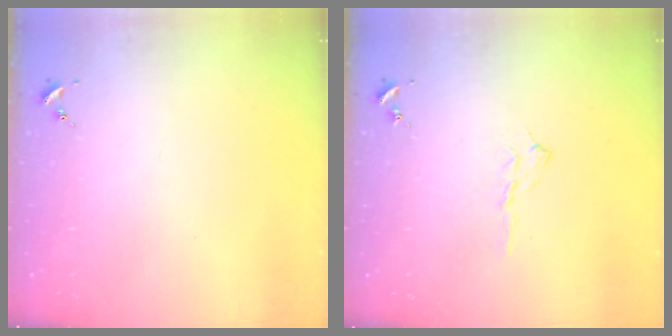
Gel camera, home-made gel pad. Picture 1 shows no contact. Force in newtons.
{"total": 5.7, "press": 5.7, "slide": 0.7}